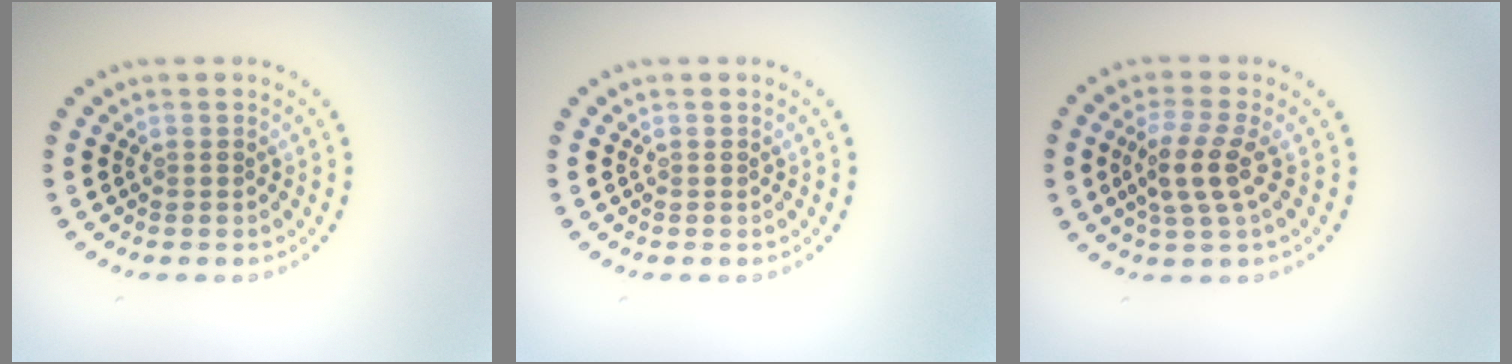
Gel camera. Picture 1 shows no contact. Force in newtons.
{"total": 0.0}
{"total": 3.2, "press": 2.6, "slide": 1.8}